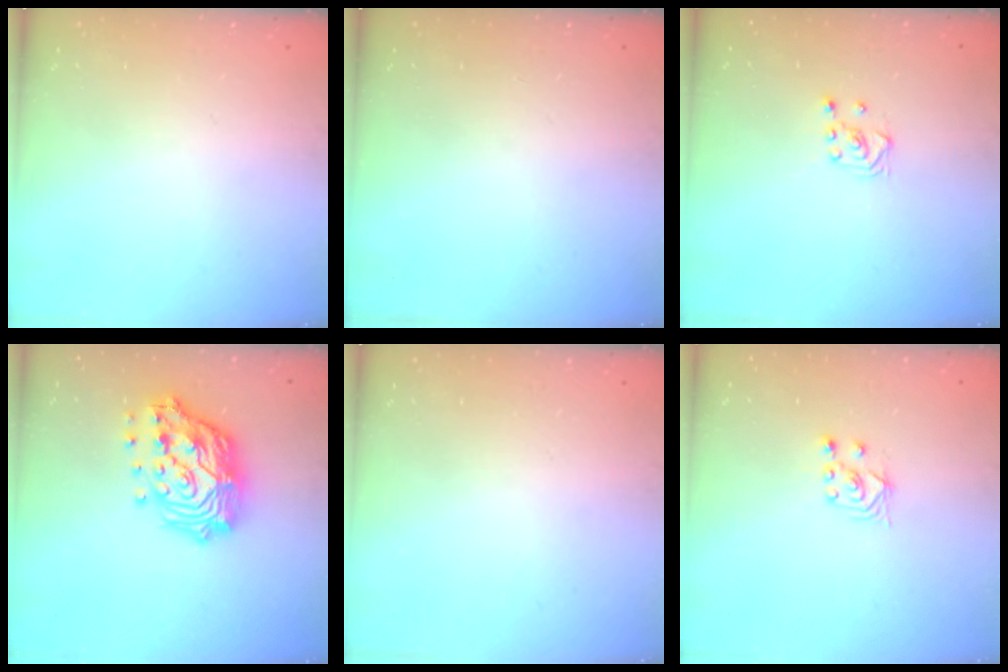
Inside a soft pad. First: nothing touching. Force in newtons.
{"total": 0.0}
{"total": 3.4, "press": 3.3, "slide": 0.8}
{"total": 19.3, "press": 19.2, "slide": 2.1}
{"total": 0.0}
{"total": 3.0, "press": 2.8, "slide": 0.9}